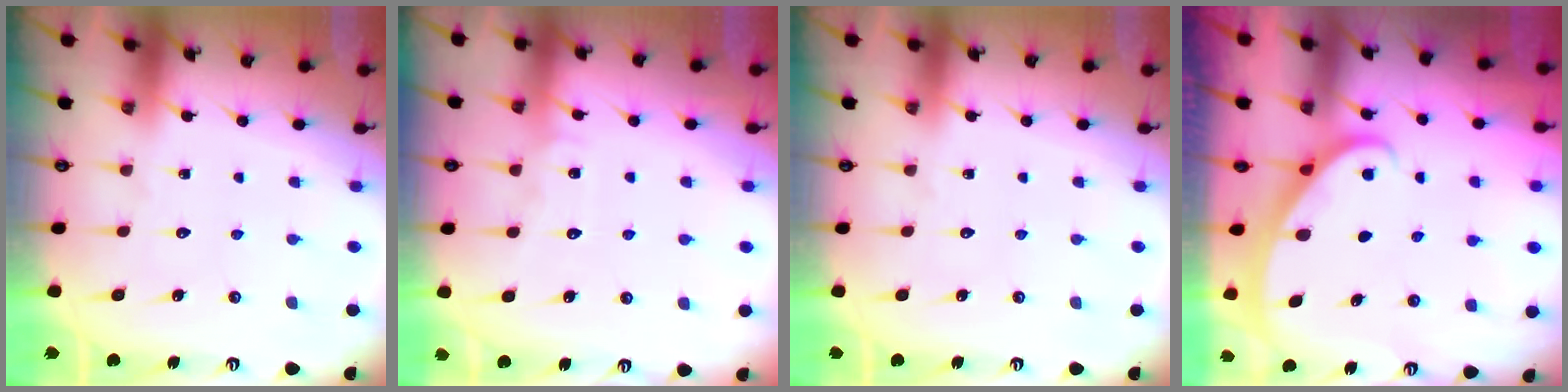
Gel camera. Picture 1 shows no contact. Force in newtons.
{"total": 4.8, "press": 4.8, "slide": 0.4}
{"total": 0.0}
{"total": 1.7, "press": 1.7, "slide": 0.1}